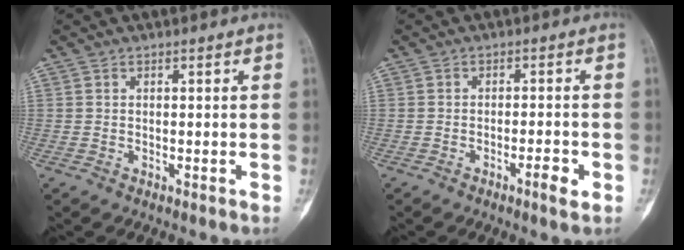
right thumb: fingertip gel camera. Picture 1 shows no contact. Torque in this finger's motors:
{"motor_torque": [-0.28, 0.66, 0.27, 0.15, -0.05]}